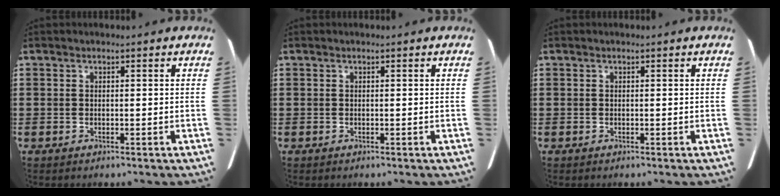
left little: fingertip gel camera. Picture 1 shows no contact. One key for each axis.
{"total": 0.0}
{"total": 0.0}